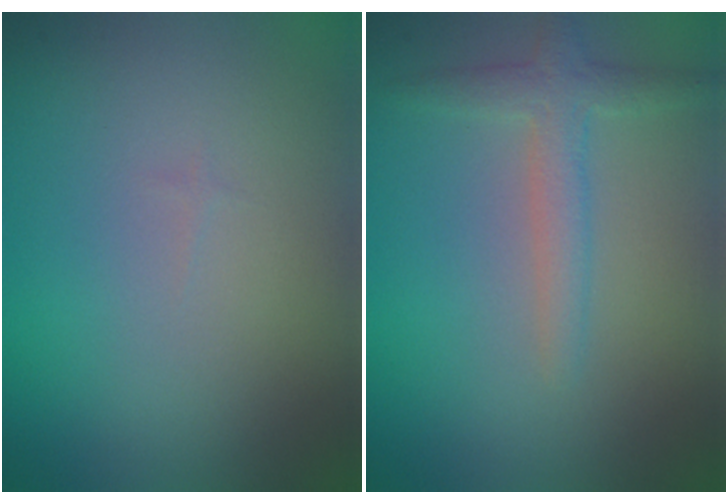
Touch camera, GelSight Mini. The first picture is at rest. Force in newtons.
{"total": 2.4, "press": 2.4, "slide": 0.1}